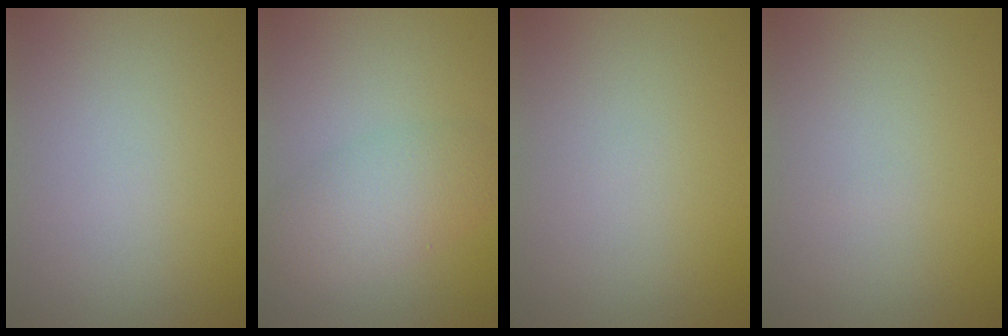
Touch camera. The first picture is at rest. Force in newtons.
{"total": 4.2, "press": 4.2, "slide": 0.3}
{"total": 0.0}
{"total": 0.0}